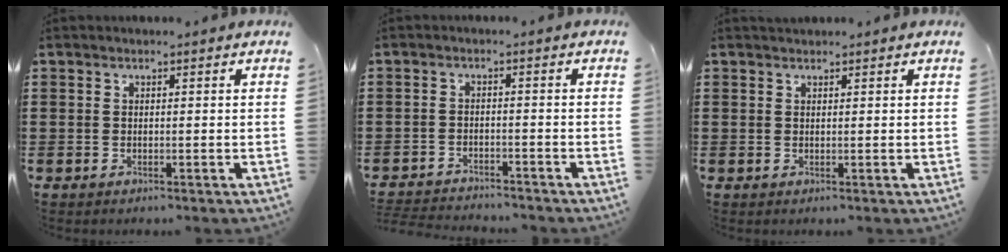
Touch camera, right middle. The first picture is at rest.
{"total": 2.7, "force": [-2.7, 0.2, 0.0], "torque": [-0.005, -0.001, -0.059]}
{"total": 0.7, "force": [0.7, 0.1, 0.0], "torque": [-0.002, -0.002, 0.014]}